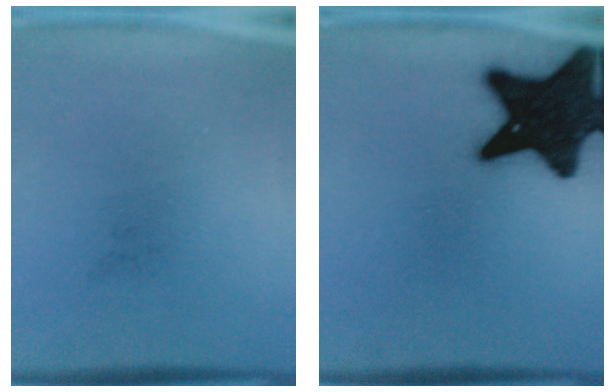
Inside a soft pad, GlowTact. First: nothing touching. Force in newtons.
{"total": 19.3}